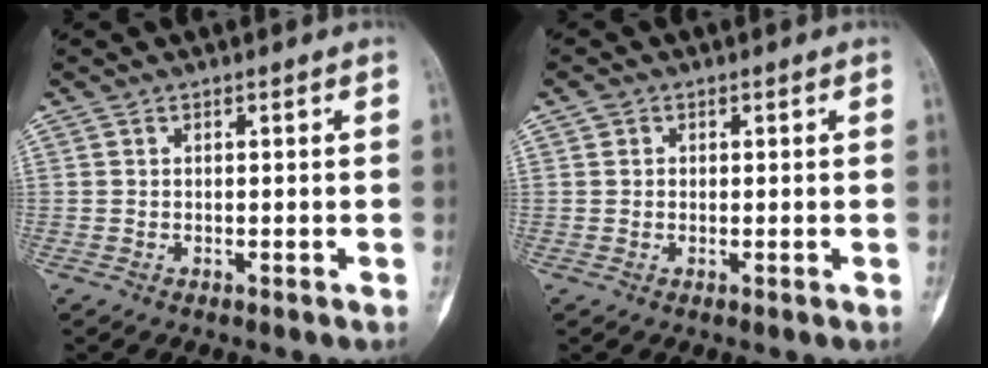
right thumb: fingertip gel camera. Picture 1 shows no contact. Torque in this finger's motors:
{"motor_torque": [0.10, -0.25, 0.22, 0.15, -0.09]}